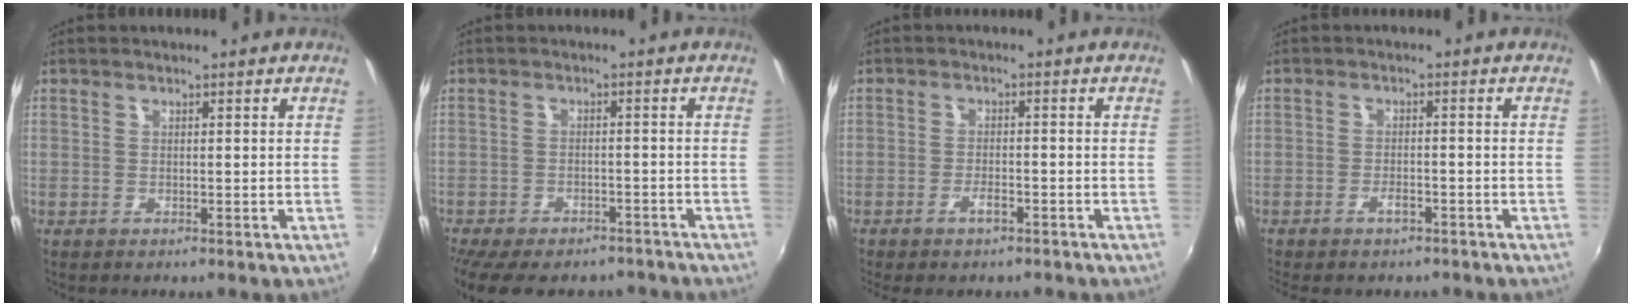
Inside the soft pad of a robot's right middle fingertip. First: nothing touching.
{"total": 14.8, "force": [-12.2, 5.7, 6.2], "torque": [-0.135, -0.021, -0.166]}
{"total": 2.7, "force": [-2.0, 0.8, 1.6], "torque": [-0.038, -0.001, -0.037]}
{"total": 2.7, "force": [-2.1, 1.1, 1.3], "torque": [-0.033, -0.001, -0.035]}